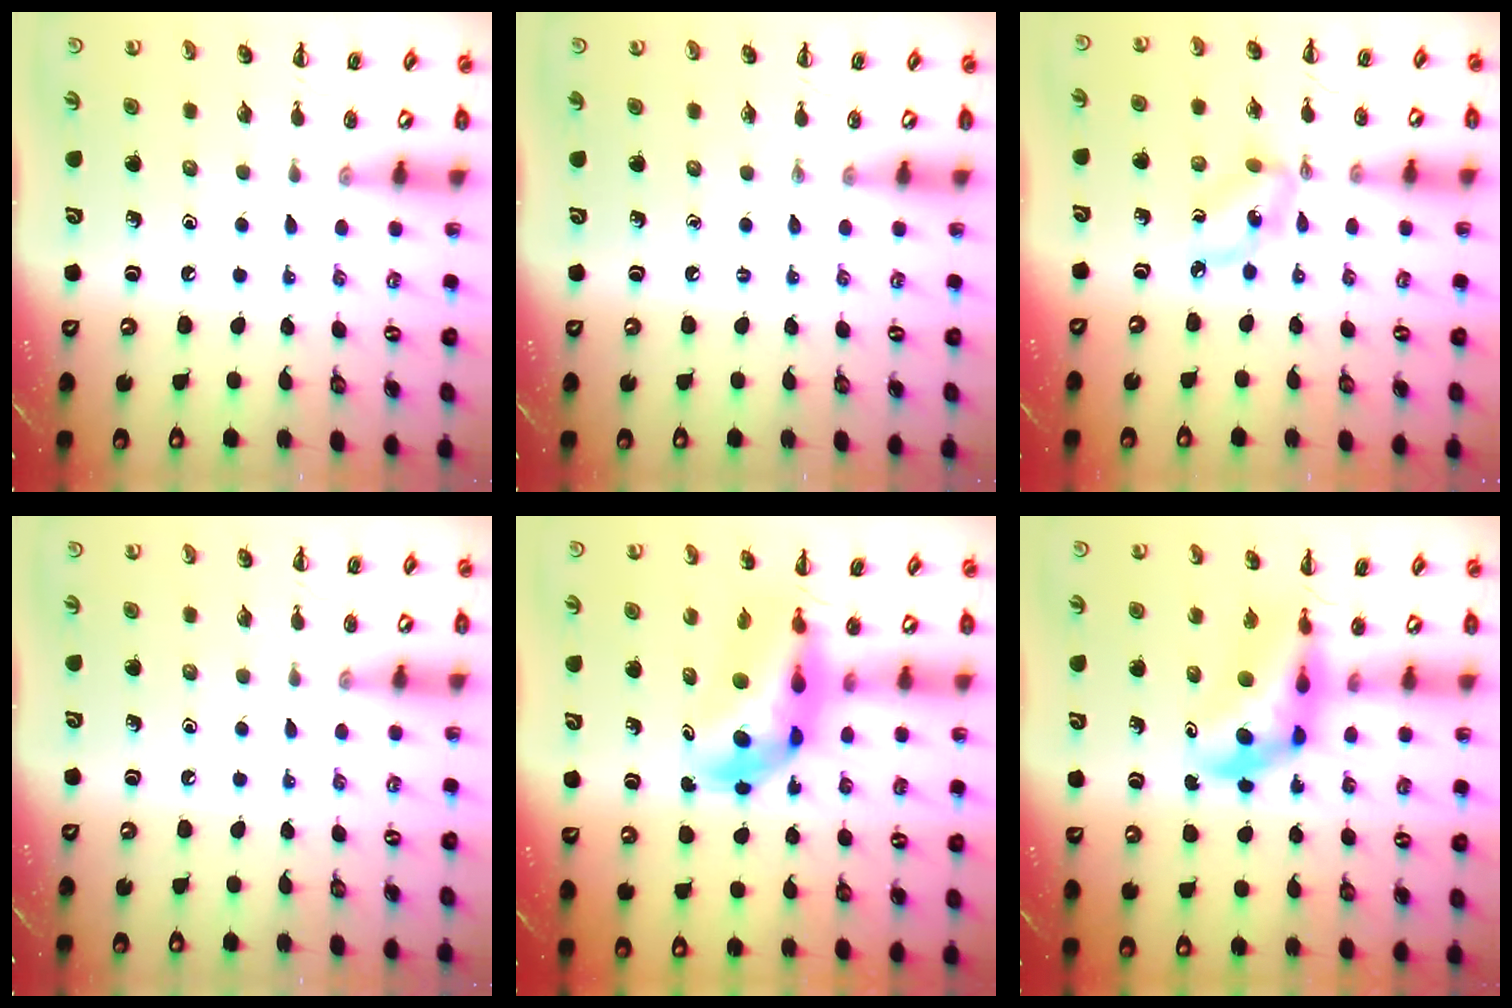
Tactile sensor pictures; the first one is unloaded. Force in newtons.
{"total": 0.0}
{"total": 5.0, "press": 4.9, "slide": 1.2}
{"total": 0.0}
{"total": 7.7, "press": 7.4, "slide": 2.2}
{"total": 5.7, "press": 5.5, "slide": 1.4}